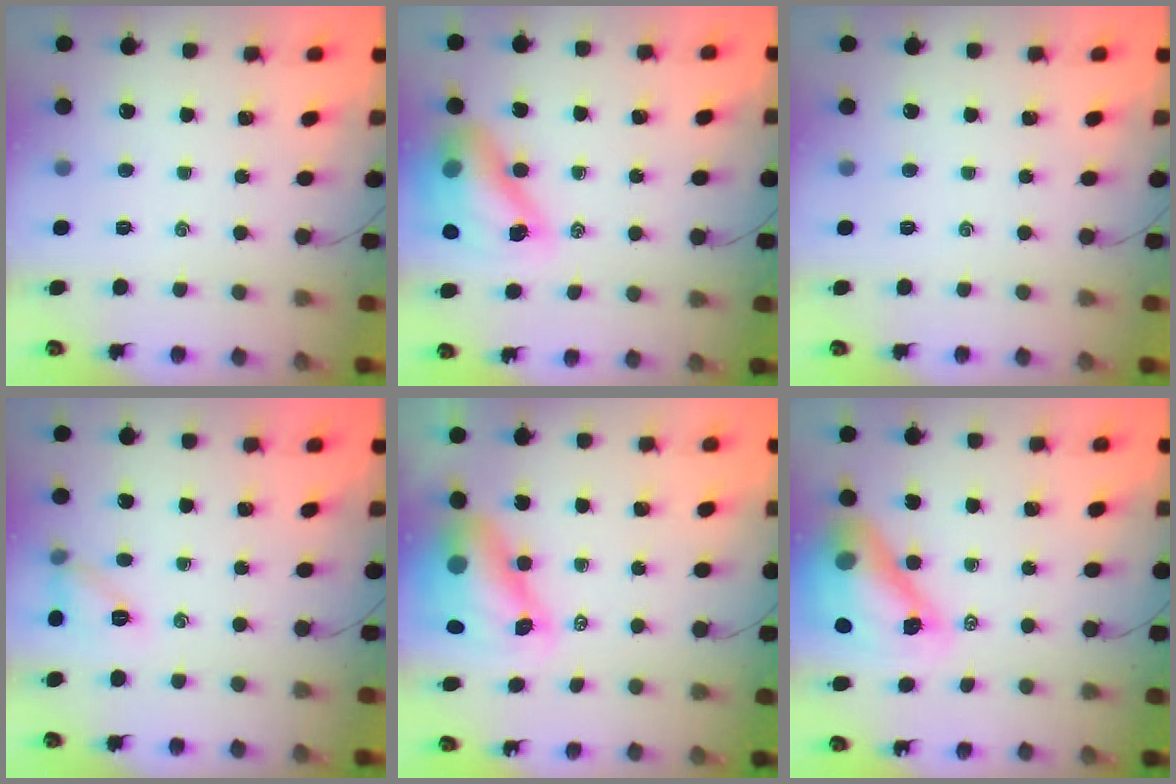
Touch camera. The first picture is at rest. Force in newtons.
{"total": 14.0, "press": 13.5, "slide": 3.7}
{"total": 0.0}
{"total": 7.2, "press": 7.0, "slide": 1.6}
{"total": 10.4, "press": 10.0, "slide": 3.1}
{"total": 15.6, "press": 15.0, "slide": 4.3}